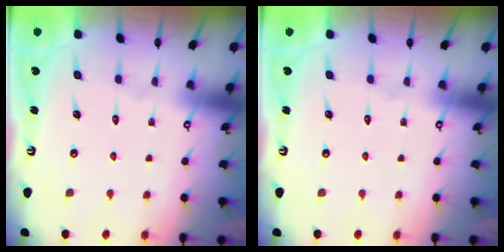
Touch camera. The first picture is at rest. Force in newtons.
{"total": 0.0}